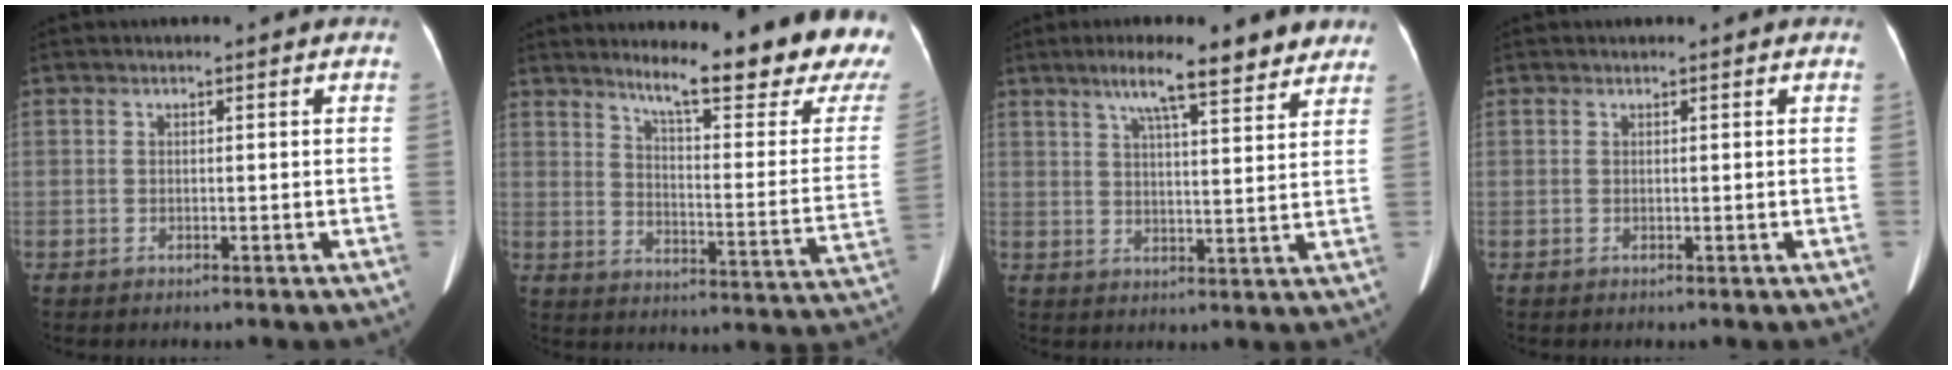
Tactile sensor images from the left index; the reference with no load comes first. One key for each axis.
{"total": 21.3, "fx": 17.6, "fy": 1.1, "fz": 11.8, "tx": -0.163, "ty": -0.085, "tz": 0.224}
{"total": 10.7, "fx": 8.0, "fy": 1.4, "fz": 6.9, "tx": -0.098, "ty": 0.018, "tz": 0.114}
{"total": 0.0}